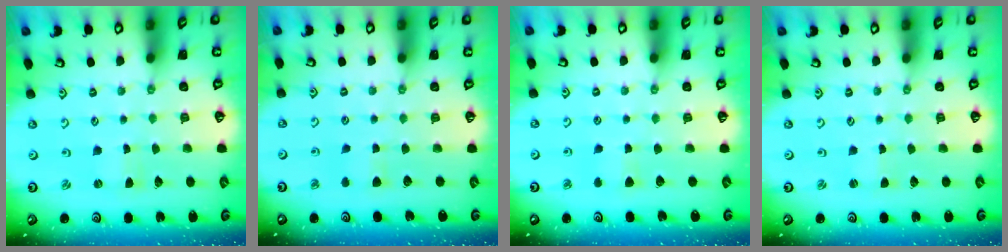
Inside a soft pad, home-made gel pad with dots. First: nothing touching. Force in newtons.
{"total": 3.8, "press": 3.8, "slide": 0.5}
{"total": 3.0, "press": 3.0, "slide": 0.5}
{"total": 0.0}